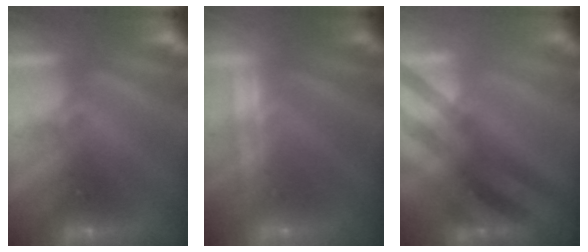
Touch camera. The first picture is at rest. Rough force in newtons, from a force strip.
{"total": 2.2}
{"total": 2.9}